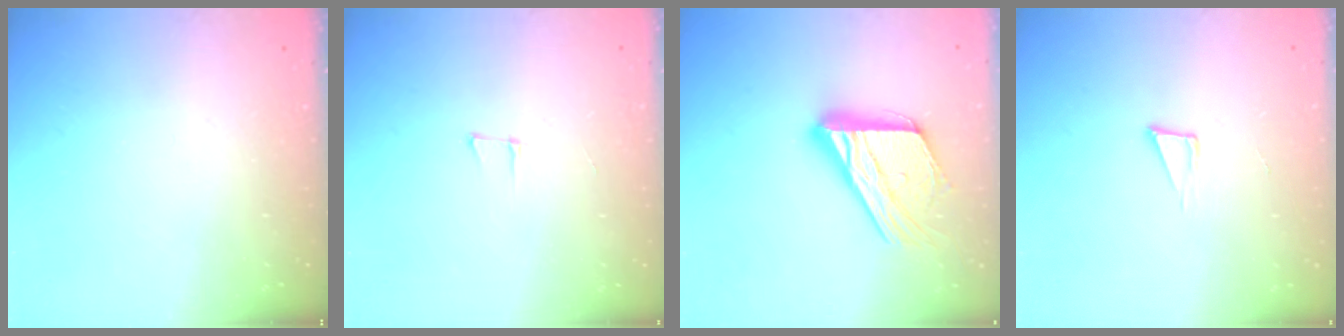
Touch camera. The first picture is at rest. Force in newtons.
{"total": 5.8, "press": 5.1, "slide": 2.8}
{"total": 20.4, "press": 20.4, "slide": 1.8}
{"total": 3.9, "press": 2.4, "slide": 3.1}